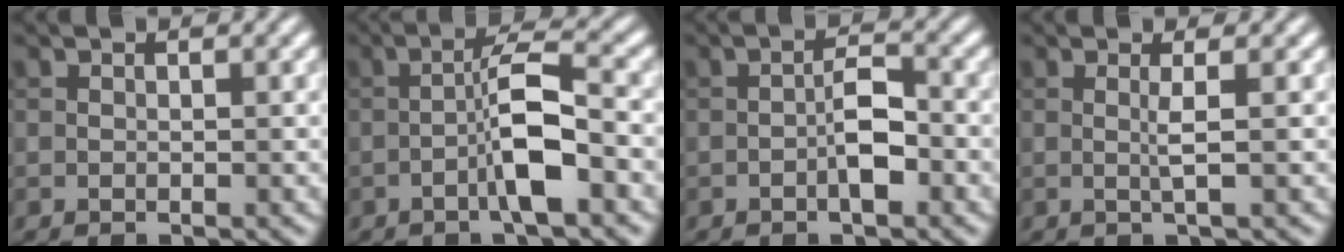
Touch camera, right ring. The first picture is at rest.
{"total": 4.7, "force": [-1.4, 0.7, 4.4], "torque": [-0.078, 0.015, -0.033]}
{"total": 2.7, "force": [-0.8, 0.9, 2.4], "torque": [-0.040, 0.005, -0.018]}
{"total": 1.5, "force": [0.1, 0.2, 1.5], "torque": [-0.031, 0.000, -0.003]}